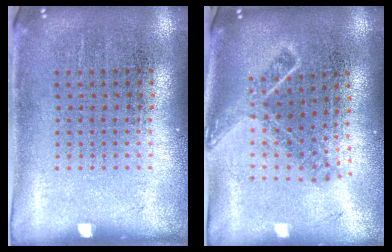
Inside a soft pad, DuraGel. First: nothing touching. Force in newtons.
{"total": 1.7, "press": 1.2, "slide": 1.1}